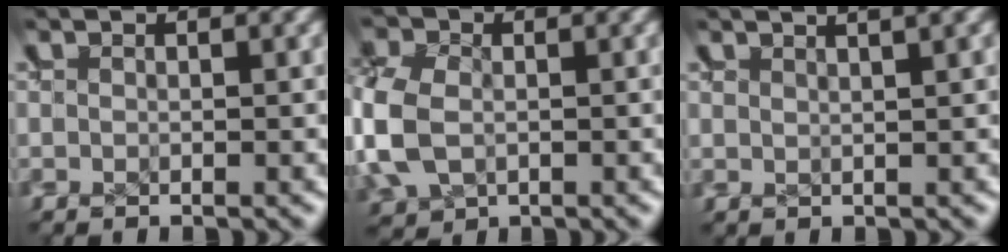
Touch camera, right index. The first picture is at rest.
{"total": 3.6, "force": [0.8, 2.6, 2.4], "torque": [-0.059, -0.009, 0.026]}
{"total": 1.8, "force": [1.7, -0.5, 0.7], "torque": [-0.007, 0.007, 0.030]}